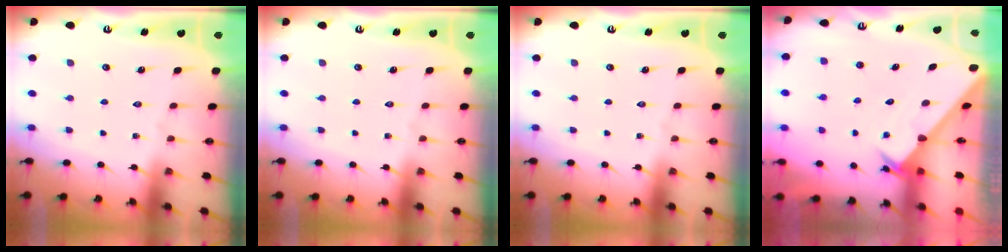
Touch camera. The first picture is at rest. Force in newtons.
{"total": 0.0}
{"total": 0.0}
{"total": 1.8, "press": 1.8, "slide": 0.1}